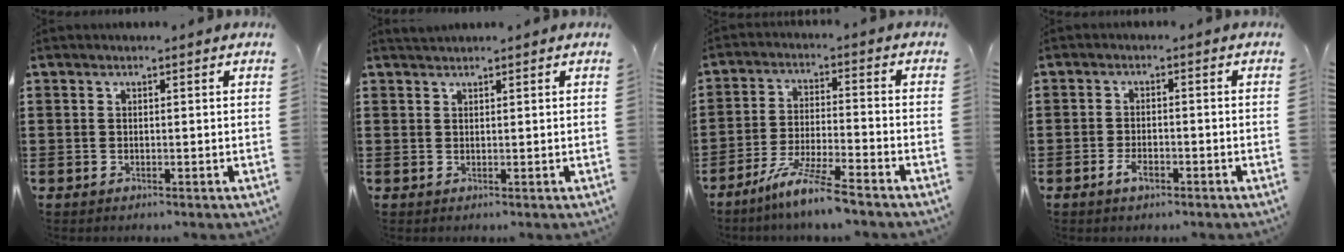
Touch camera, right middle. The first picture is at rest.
{"total": 0.6, "force": [0.5, 0.0, 0.3], "torque": [-0.006, 0.002, 0.009]}
{"total": 7.9, "force": [-6.5, -0.4, 4.4], "torque": [-0.093, -0.014, -0.127]}
{"total": 2.9, "force": [-1.6, 1.2, 2.1], "torque": [-0.044, 0.000, -0.032]}